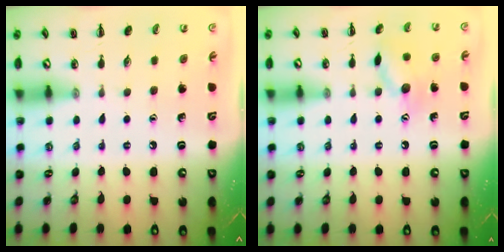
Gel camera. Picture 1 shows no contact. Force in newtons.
{"total": 10.3, "press": 10.3, "slide": 0.5}